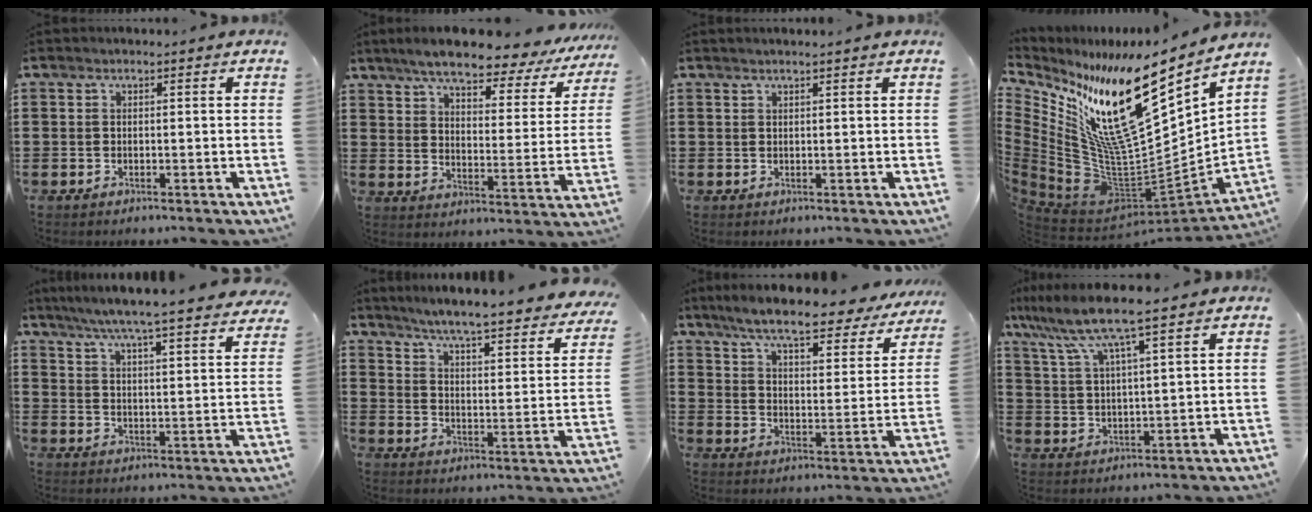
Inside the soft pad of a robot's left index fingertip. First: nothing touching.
{"total": 7.4, "force": [6.4, 1.0, 3.5], "torque": [-0.089, -0.036, 0.107]}
{"total": 0.9, "force": [0.7, -0.1, 0.6], "torque": [-0.011, -0.002, 0.013]}
{"total": 18.0, "force": [8.9, 5.4, 14.7], "torque": [-0.278, -0.098, 0.141]}
{"total": 5.7, "force": [5.1, -0.9, 2.4], "torque": [-0.069, -0.041, 0.082]}
{"total": 4.5, "force": [3.9, -1.0, 2.2], "torque": [-0.062, -0.043, 0.054]}
{"total": 8.0, "force": [6.8, 0.1, 4.2], "torque": [-0.108, -0.042, 0.112]}
{"total": 8.0, "force": [6.4, -0.3, 4.8], "torque": [-0.114, -0.029, 0.110]}